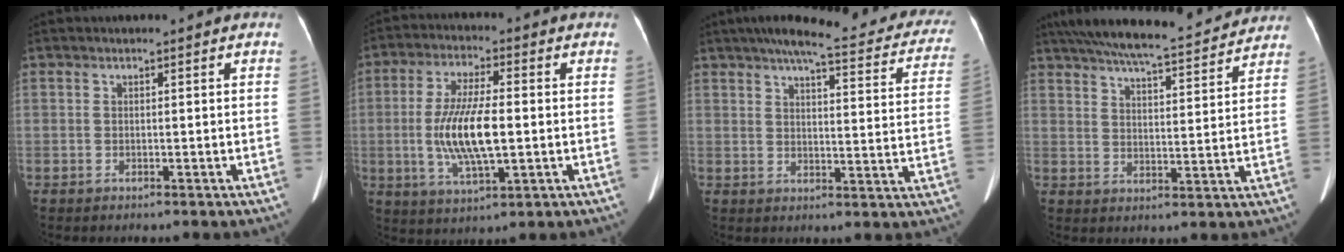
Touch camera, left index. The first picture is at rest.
{"total": 10.9, "force": [-1.1, 2.6, 10.6], "torque": [-0.216, -0.005, -0.016]}
{"total": 24.8, "force": [21.0, 4.5, 12.5], "torque": [-0.165, -0.013, 0.238]}
{"total": 19.5, "force": [17.7, 2.6, 7.9], "torque": [-0.136, 0.020, 0.244]}